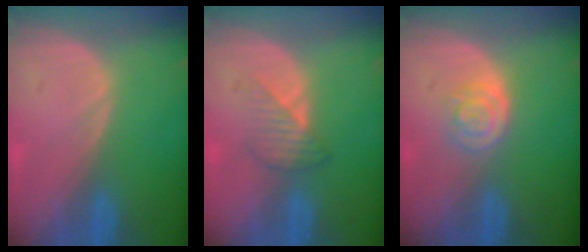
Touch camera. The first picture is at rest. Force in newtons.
{"total": 3.5, "press": 3.2, "slide": 1.5}
{"total": 3.4, "press": 3.3, "slide": 0.9}